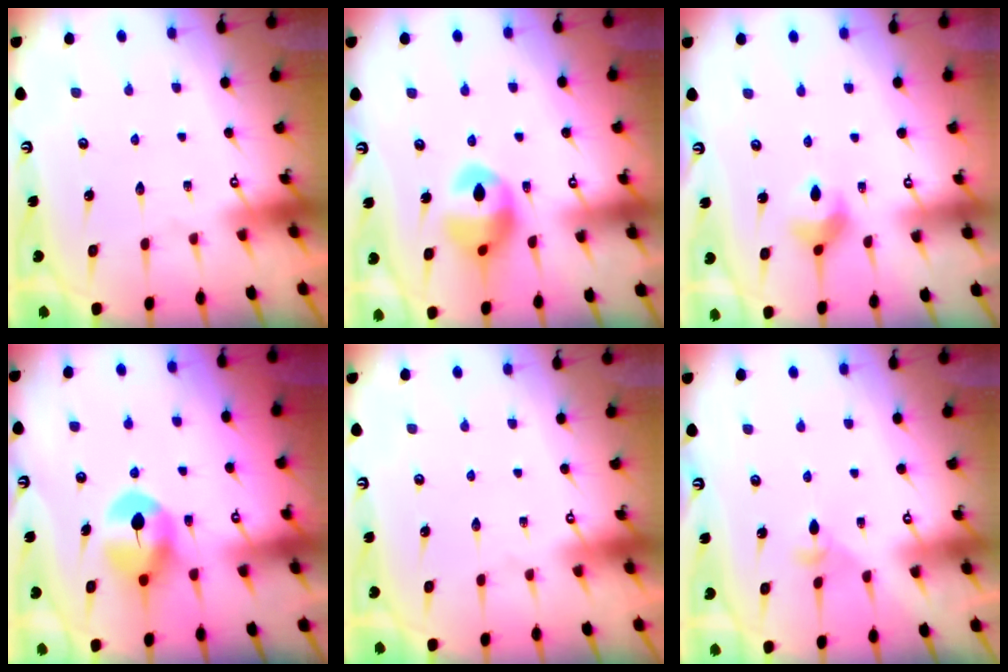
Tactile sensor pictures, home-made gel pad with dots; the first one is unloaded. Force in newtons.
{"total": 13.6, "press": 12.9, "slide": 4.4}
{"total": 7.3, "press": 7.2, "slide": 1.2}
{"total": 8.4, "press": 8.3, "slide": 1.2}
{"total": 0.0}
{"total": 3.1, "press": 3.1, "slide": 0.4}